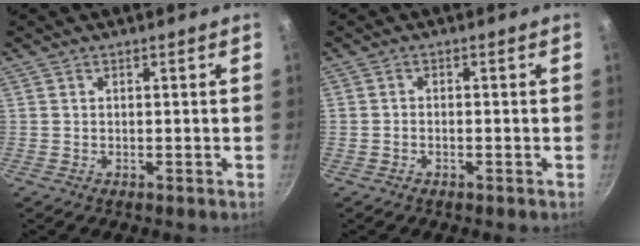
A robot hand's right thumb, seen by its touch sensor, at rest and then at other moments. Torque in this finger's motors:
{"motor_torque": [-0.29, 0.09, -0.10, 0.10, 0.02]}